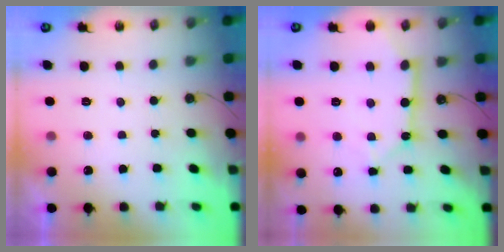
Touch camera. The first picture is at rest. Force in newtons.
{"total": 11.4, "press": 11.3, "slide": 1.0}